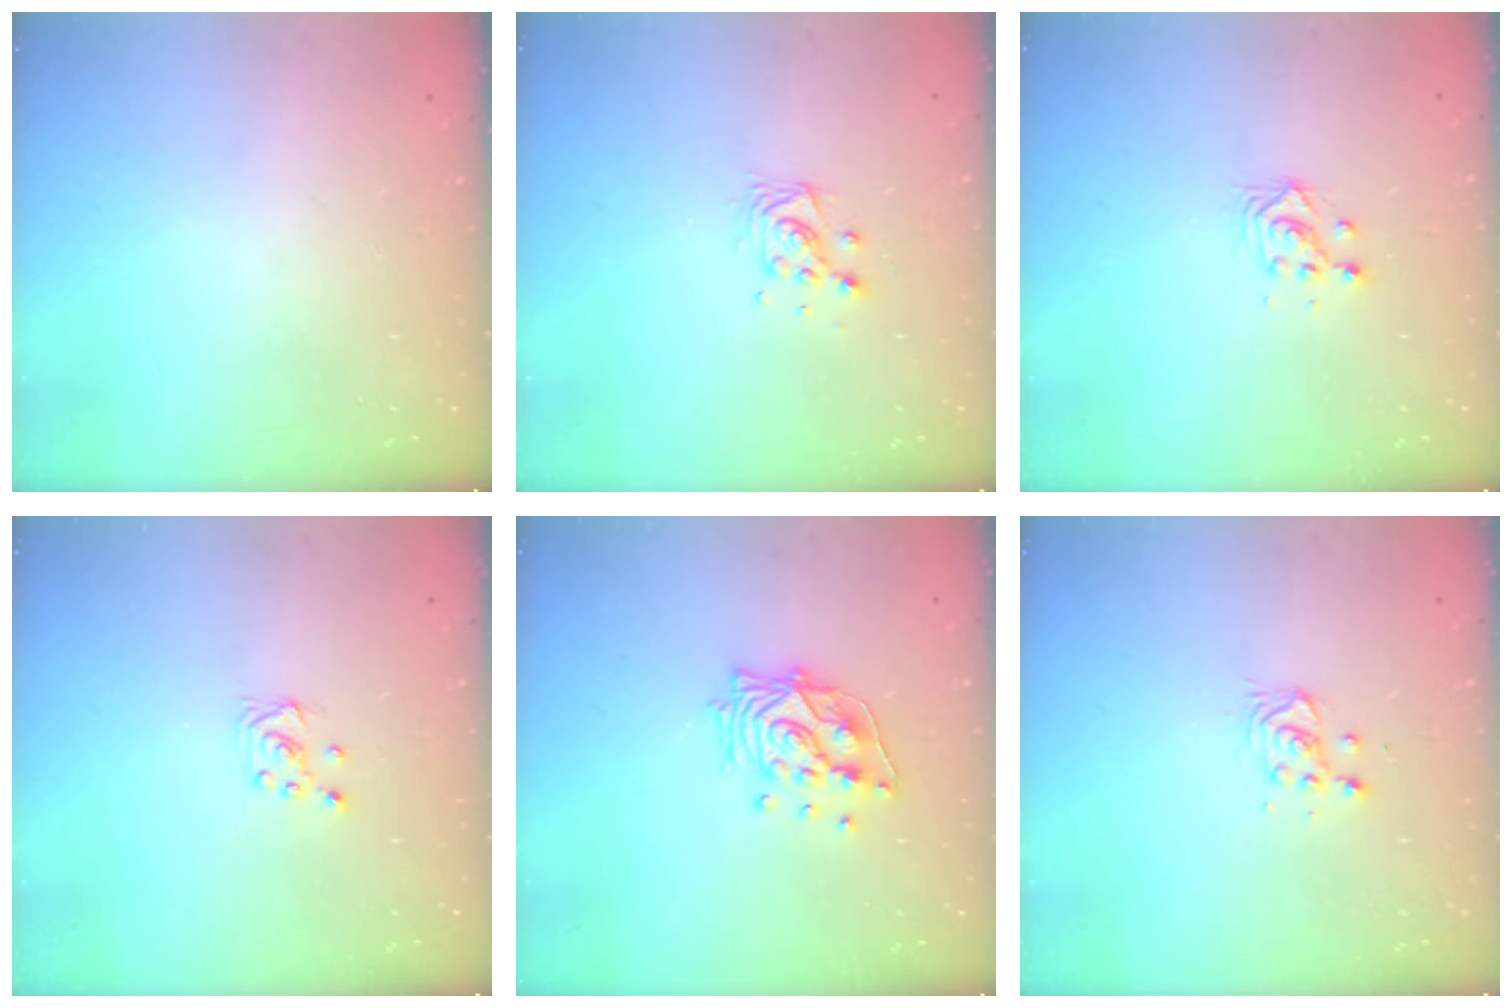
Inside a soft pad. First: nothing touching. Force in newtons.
{"total": 6.3, "press": 6.3, "slide": 0.3}
{"total": 2.8, "press": 2.8, "slide": 0.1}
{"total": 3.7, "press": 3.6, "slide": 0.4}
{"total": 14.1, "press": 14.0, "slide": 1.8}
{"total": 3.3, "press": 3.3, "slide": 0.2}